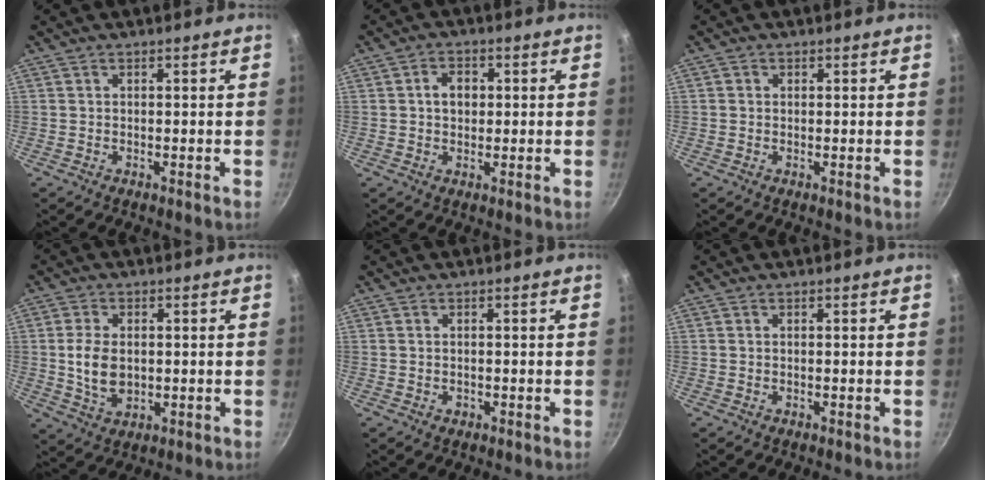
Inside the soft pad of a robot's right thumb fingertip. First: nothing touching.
{"total": 4.1, "force": [0.5, 3.2, 2.5], "torque": [-0.021, 0.008, 0.004]}
{"total": 1.0, "force": [0.2, 0.9, 0.3], "torque": [-0.002, 0.002, 0.000]}
{"total": 7.7, "force": [0.3, 5.1, 5.9], "torque": [-0.107, -0.004, 0.009]}
{"total": 0.8, "force": [-0.2, 0.7, 0.5], "torque": [-0.005, 0.000, -0.004]}
{"total": 0.0}